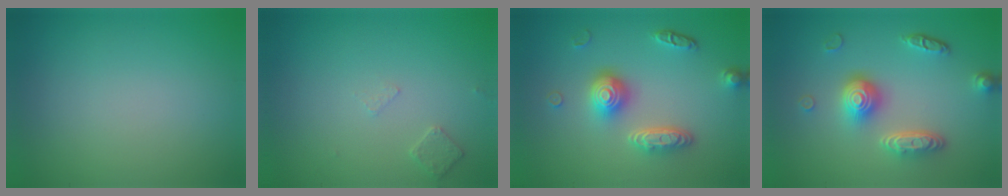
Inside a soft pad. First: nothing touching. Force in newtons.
{"total": 1.2, "press": 1.1, "slide": 0.3}
{"total": 4.5, "press": 3.6, "slide": 2.6}
{"total": 4.7, "press": 3.6, "slide": 3.0}